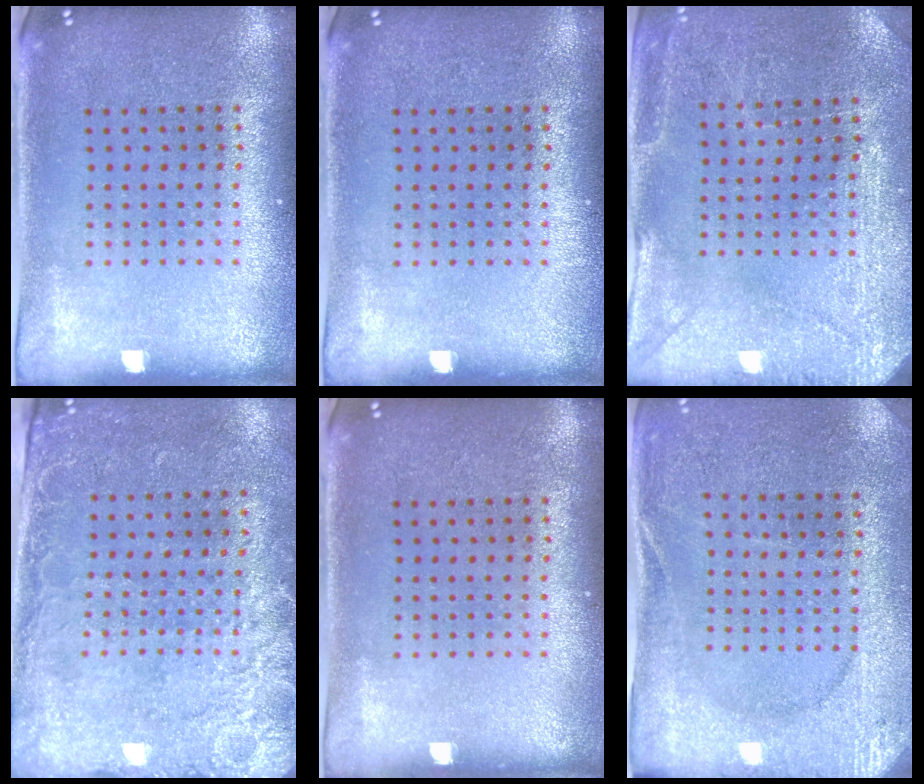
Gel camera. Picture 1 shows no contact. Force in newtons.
{"total": 0.0}
{"total": 2.9, "press": 2.8, "slide": 0.7}
{"total": 2.6, "press": 2.2, "slide": 1.4}
{"total": 0.0}
{"total": 2.6, "press": 2.5, "slide": 0.4}